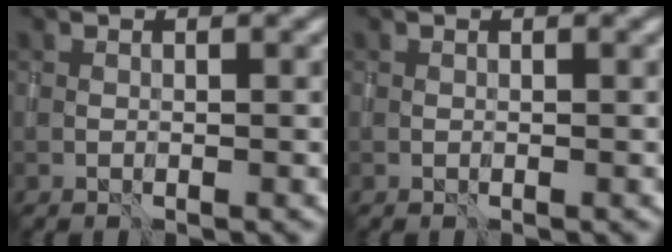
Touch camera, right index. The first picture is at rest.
{"total": 0.0}